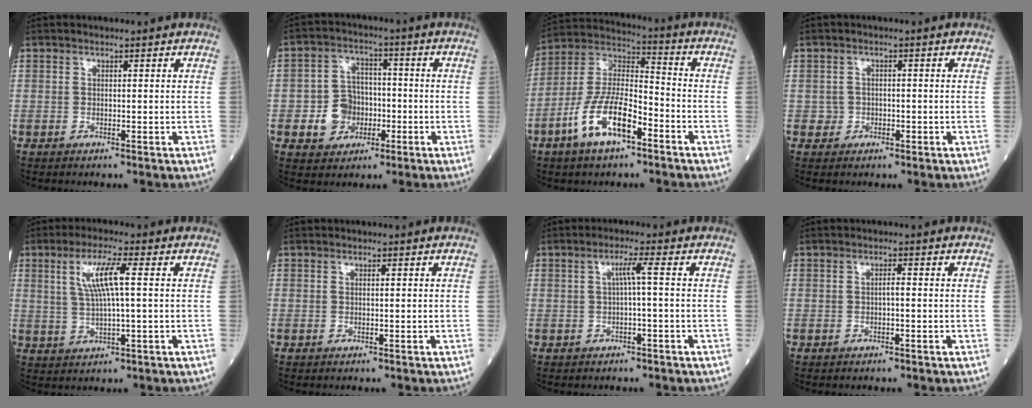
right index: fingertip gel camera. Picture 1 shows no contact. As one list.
[{"total": 6.9, "force": [-2.0, 5.9, 2.9], "torque": [-0.059, 0.017, -0.029]}, {"total": 12.5, "force": [-6.2, 4.3, 10.0], "torque": [-0.209, 0.006, -0.118]}, {"total": 1.8, "force": [-0.7, 1.7, 0.0], "torque": [0.010, 0.009, -0.014]}, {"total": 6.9, "force": [1.8, 0.3, 6.6], "torque": [-0.132, 0.006, 0.036]}, {"total": 0.0}, {"total": 2.5, "force": [0.1, -0.4, 2.5], "torque": [-0.045, 0.005, 0.002]}, {"total": 0.9, "force": [-0.1, 0.1, 0.9], "torque": [-0.016, 0.001, -0.002]}]